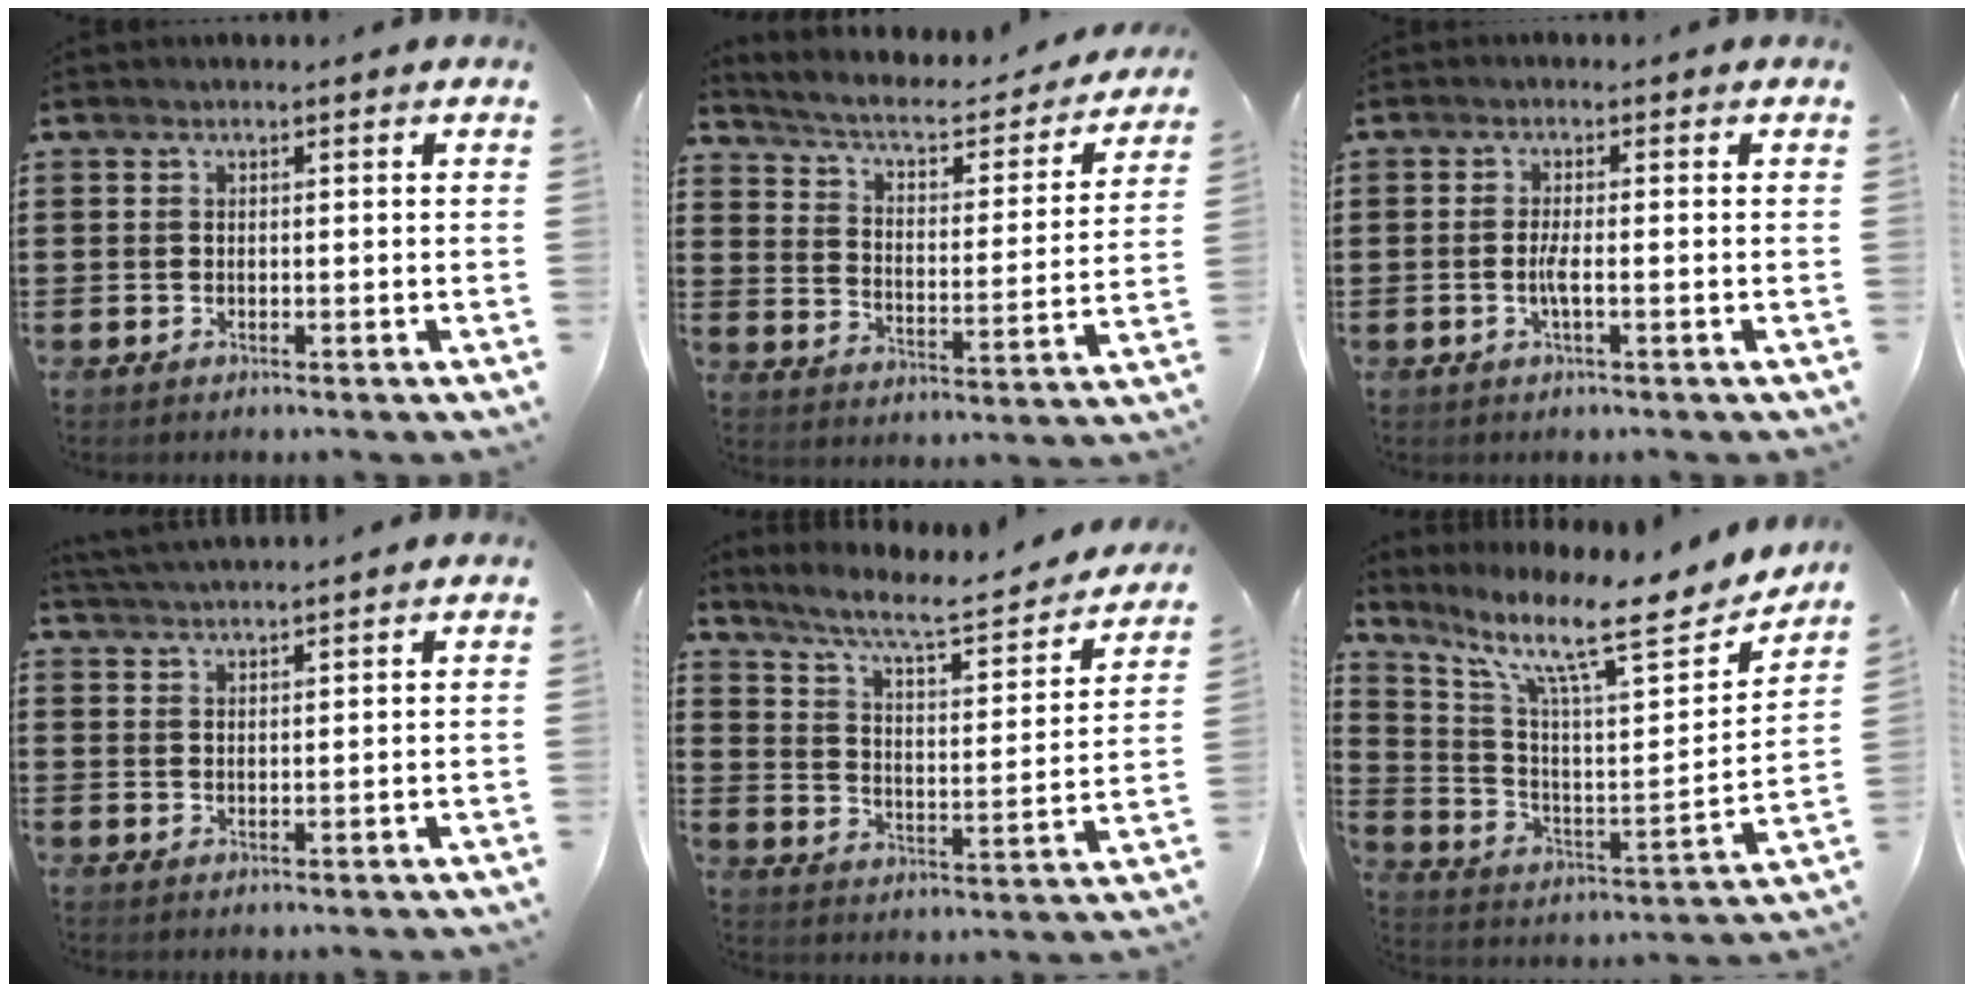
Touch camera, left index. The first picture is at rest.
{"total": 4.3, "force": [3.4, 1.1, 2.3], "torque": [-0.064, -0.025, 0.049]}
{"total": 2.6, "force": [-0.6, 0.3, 2.5], "torque": [-0.060, -0.006, -0.016]}
{"total": 2.7, "force": [2.7, -0.4, 0.2], "torque": [-0.012, -0.007, 0.050]}
{"total": 6.9, "force": [5.6, 0.6, 4.0], "torque": [-0.094, -0.042, 0.085]}
{"total": 11.5, "force": [8.7, 1.7, 7.3], "torque": [-0.154, -0.068, 0.133]}